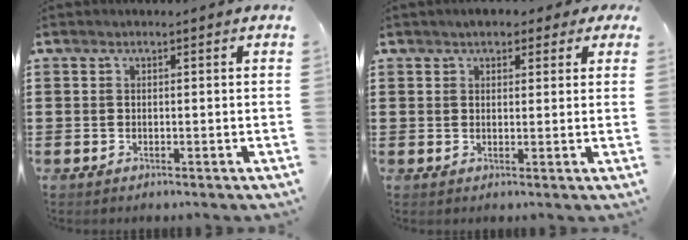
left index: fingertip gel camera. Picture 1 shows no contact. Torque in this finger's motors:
{"motor_torque": [1.13, -1.01, 0.29, 0.08]}